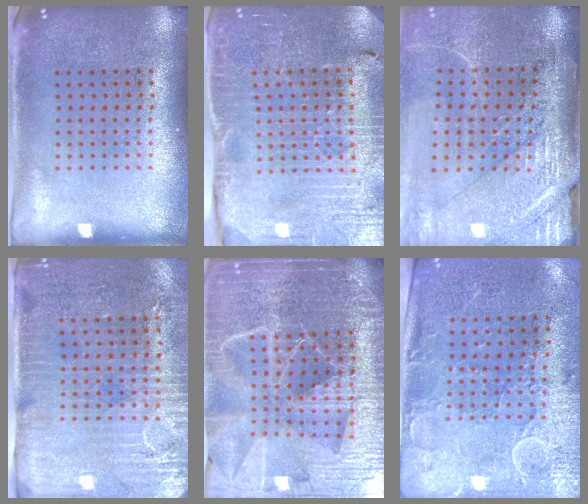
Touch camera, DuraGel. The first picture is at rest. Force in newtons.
{"total": 3.5, "press": 3.4, "slide": 0.4}
{"total": 3.8, "press": 3.4, "slide": 1.6}
{"total": 3.2, "press": 2.8, "slide": 1.6}
{"total": 6.4, "press": 5.5, "slide": 3.3}
{"total": 2.9, "press": 2.5, "slide": 1.5}